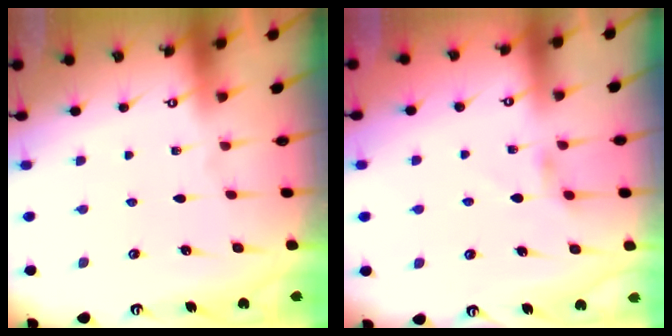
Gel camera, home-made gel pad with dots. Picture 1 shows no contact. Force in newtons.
{"total": 2.6, "press": 2.5, "slide": 0.6}